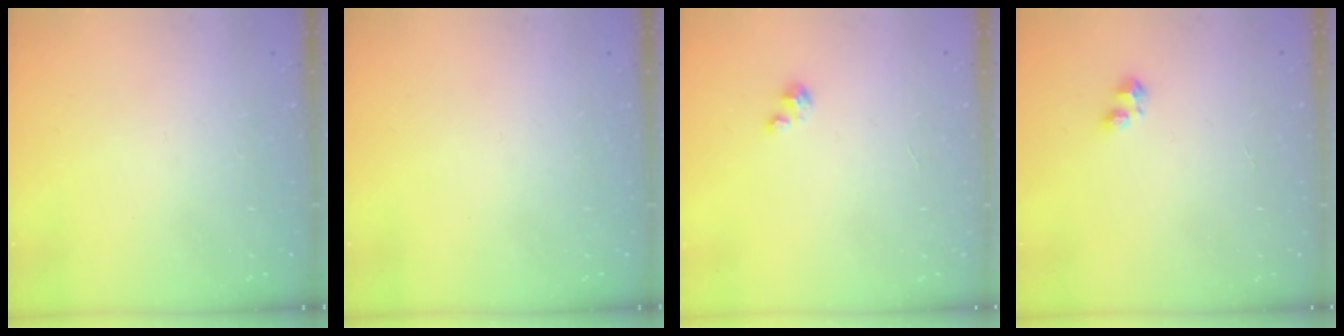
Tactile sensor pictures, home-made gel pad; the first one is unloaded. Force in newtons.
{"total": 0.0}
{"total": 0.6, "press": 0.6, "slide": 0.3}
{"total": 3.1, "press": 3.1, "slide": 0.5}